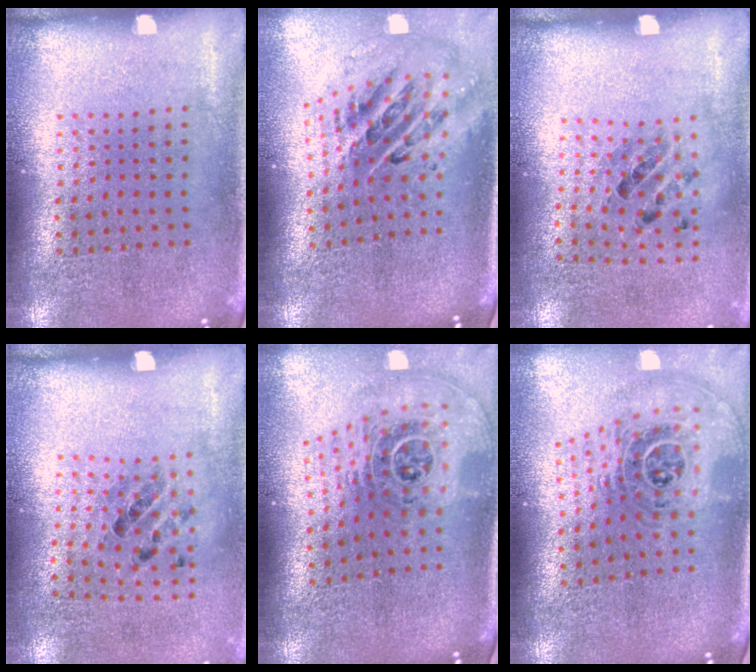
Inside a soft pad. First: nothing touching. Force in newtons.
{"total": 2.1, "press": 1.6, "slide": 1.4}
{"total": 1.0, "press": 0.8, "slide": 0.6}
{"total": 1.1, "press": 0.7, "slide": 0.8}
{"total": 2.2, "press": 1.6, "slide": 1.5}
{"total": 1.9, "press": 1.5, "slide": 1.2}